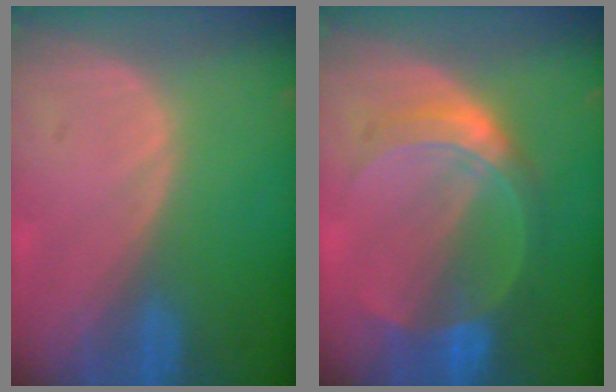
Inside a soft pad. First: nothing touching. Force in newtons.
{"total": 6.7, "press": 6.7, "slide": 0.4}